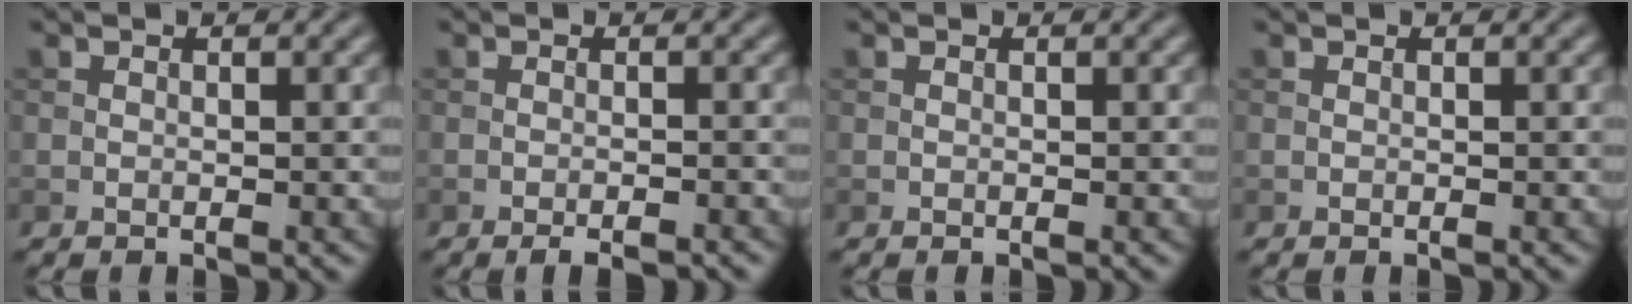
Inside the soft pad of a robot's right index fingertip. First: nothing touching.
{"total": 2.0, "force": [-1.5, 0.3, 1.4], "torque": [-0.019, 0.001, -0.023]}
{"total": 0.0}
{"total": 0.0}